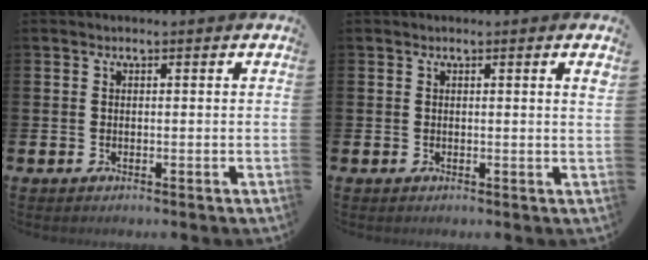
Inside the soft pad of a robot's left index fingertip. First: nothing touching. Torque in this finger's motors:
{"motor_torque": [-0.28, -0.12, -0.05, 0.02]}